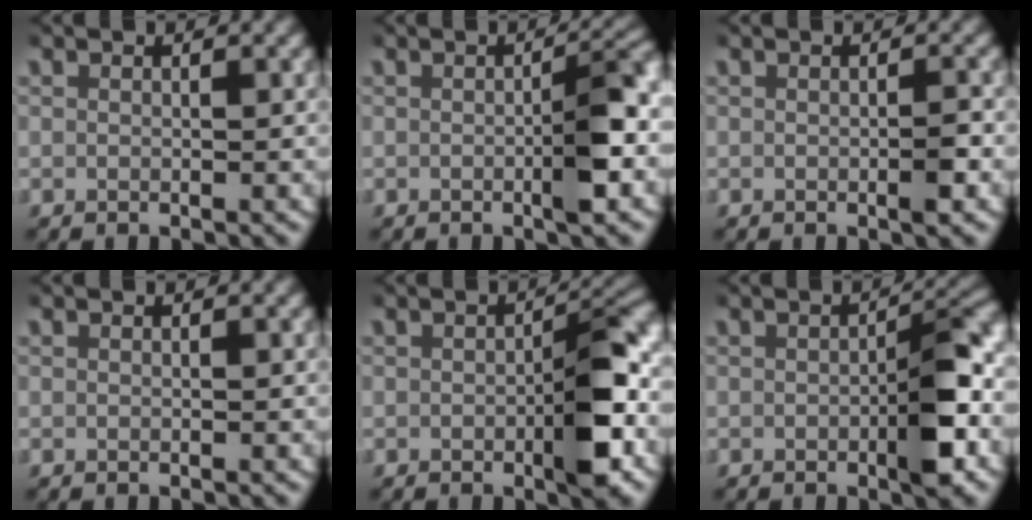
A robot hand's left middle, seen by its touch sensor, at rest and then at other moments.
{"total": 3.7, "force": [-0.7, 0.9, 3.5], "torque": [-0.043, 0.003, -0.014]}
{"total": 1.2, "force": [-0.4, 0.2, 1.1], "torque": [-0.010, 0.001, -0.008]}
{"total": 0.0}
{"total": 5.1, "force": [-1.0, 2.1, 4.6], "torque": [-0.063, -0.002, -0.014]}
{"total": 4.6, "force": [-1.0, 1.7, 4.1], "torque": [-0.054, 0.000, -0.015]}